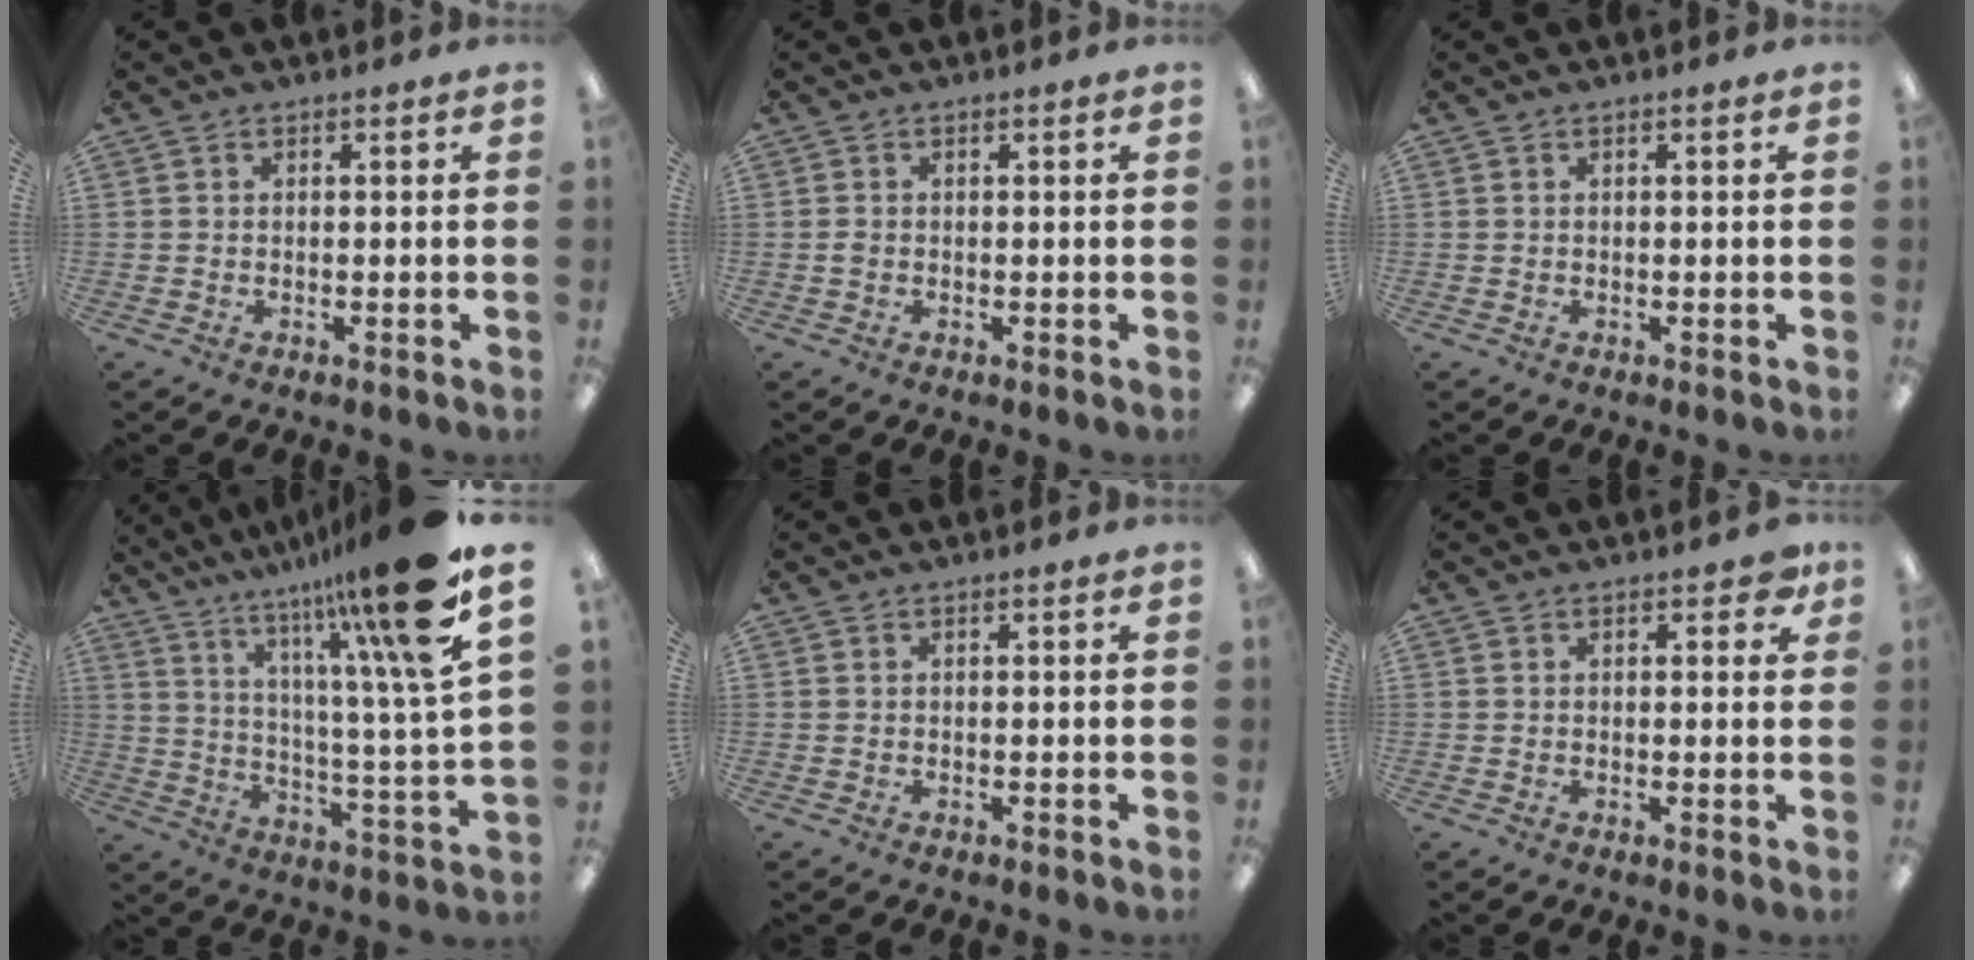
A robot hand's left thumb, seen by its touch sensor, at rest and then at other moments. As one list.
[{"total": 0.9, "force": [-0.1, 0.6, 0.6], "torque": [-0.011, 0.004, -0.004]}, {"total": 0.0}, {"total": 20.4, "force": [13.8, 2.1, 14.9], "torque": [-0.249, -0.080, 0.210]}, {"total": 0.0}, {"total": 3.7, "force": [1.8, 1.7, 2.7], "torque": [-0.033, -0.002, 0.026]}]